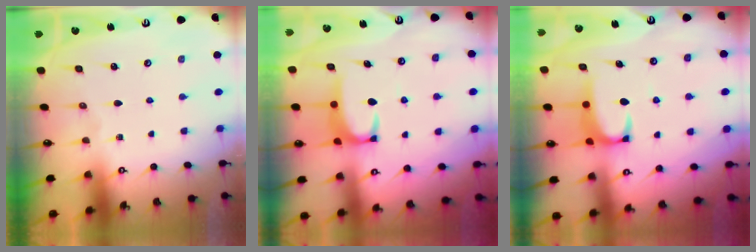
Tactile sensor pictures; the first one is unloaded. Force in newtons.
{"total": 2.6, "press": 2.6, "slide": 0.3}
{"total": 2.1, "press": 2.1, "slide": 0.3}